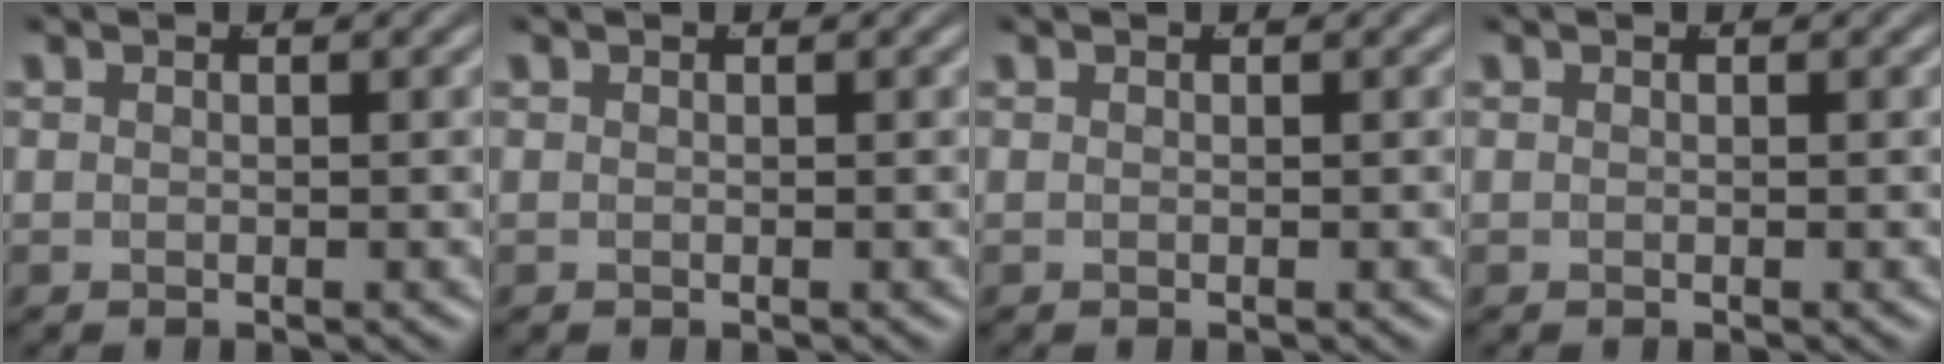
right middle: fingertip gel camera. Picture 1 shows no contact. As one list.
[{"total": 0.0}, {"total": 0.0}, {"total": 0.0}]